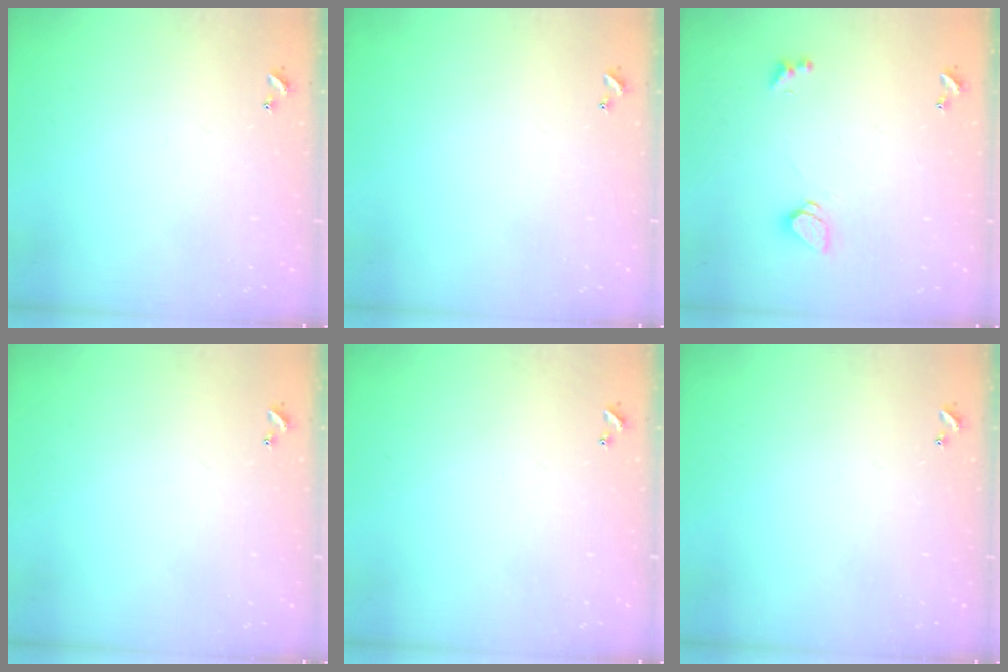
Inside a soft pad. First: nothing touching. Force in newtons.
{"total": 0.0}
{"total": 1.6, "press": 1.6, "slide": 0.5}
{"total": 0.0}
{"total": 0.0}
{"total": 0.0}